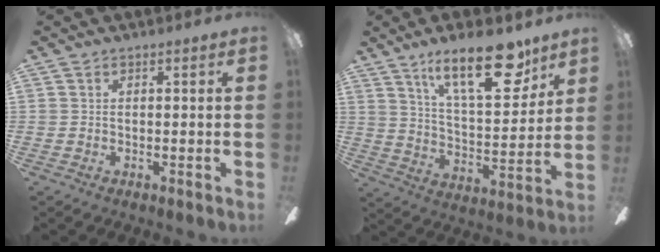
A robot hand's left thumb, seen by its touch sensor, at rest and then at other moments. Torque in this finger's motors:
{"motor_torque": [0.91, -0.17, 1.25, -1.18, 0.34]}